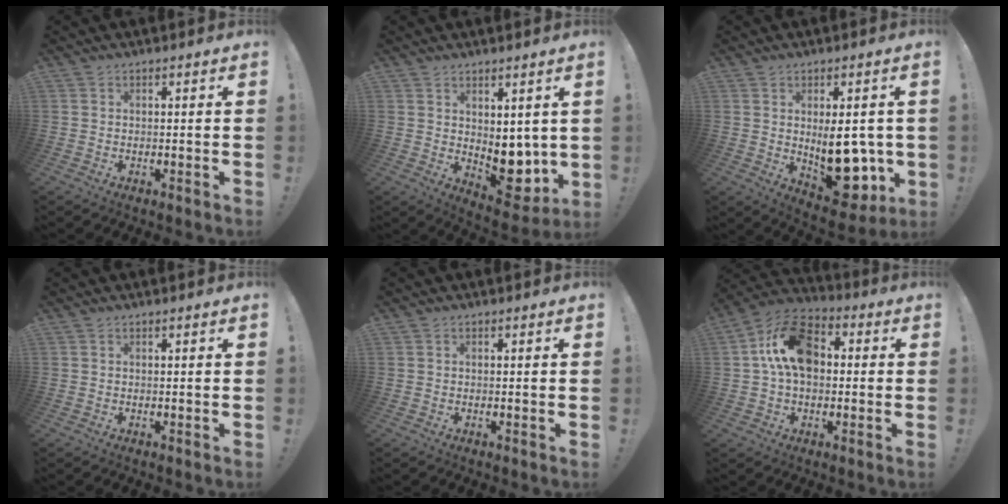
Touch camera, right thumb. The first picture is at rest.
{"total": 9.3, "force": [-0.3, 7.2, 5.9], "torque": [-0.046, -0.002, 0.013]}
{"total": 12.8, "force": [0.0, 7.0, 10.6], "torque": [-0.144, -0.011, 0.014]}
{"total": 0.0}
{"total": 0.0}
{"total": 15.5, "force": [2.3, 10.4, 11.3], "torque": [-0.187, 0.016, 0.044]}